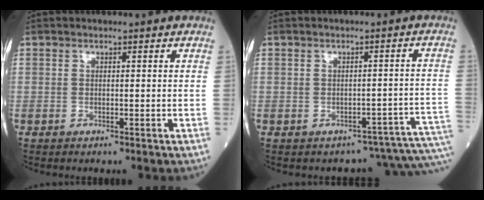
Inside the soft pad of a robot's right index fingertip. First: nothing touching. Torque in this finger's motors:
{"motor_torque": [-0.50, -0.48, -0.45, -0.11]}